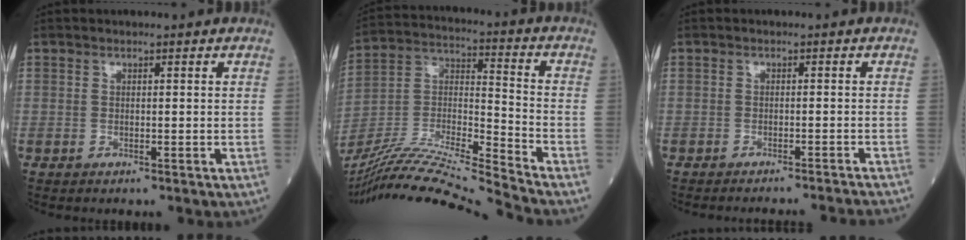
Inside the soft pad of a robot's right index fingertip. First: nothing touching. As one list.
[{"total": 21.0, "force": [-19.1, -2.4, 8.2], "torque": [-0.172, -0.014, -0.341]}, {"total": 10.0, "force": [-9.6, -1.5, 2.3], "torque": [-0.010, -0.017, -0.110]}]